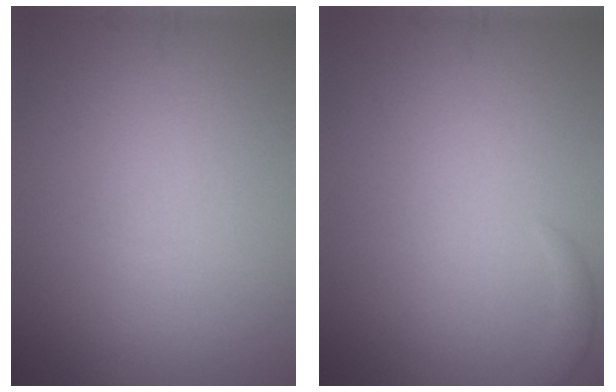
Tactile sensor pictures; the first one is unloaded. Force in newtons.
{"total": 1.4, "press": 1.4, "slide": 0.2}